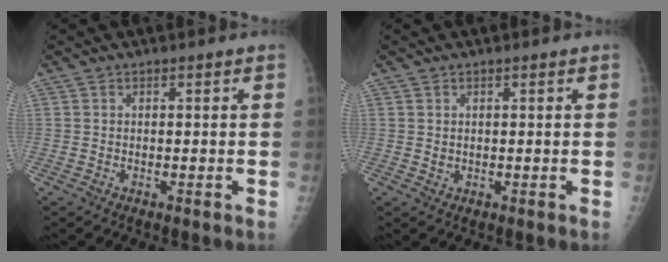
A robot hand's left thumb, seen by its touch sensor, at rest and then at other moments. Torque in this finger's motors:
{"motor_torque": [-0.21, 0.09, 0.03, 0.00, 0.00]}